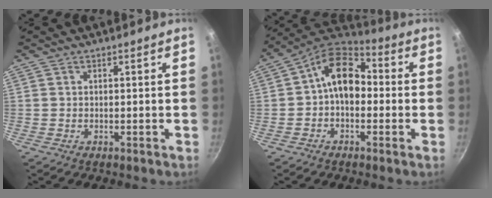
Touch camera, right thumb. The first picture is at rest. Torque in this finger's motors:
{"motor_torque": [-0.77, 1.20, 0.78, 0.04, 0.09]}